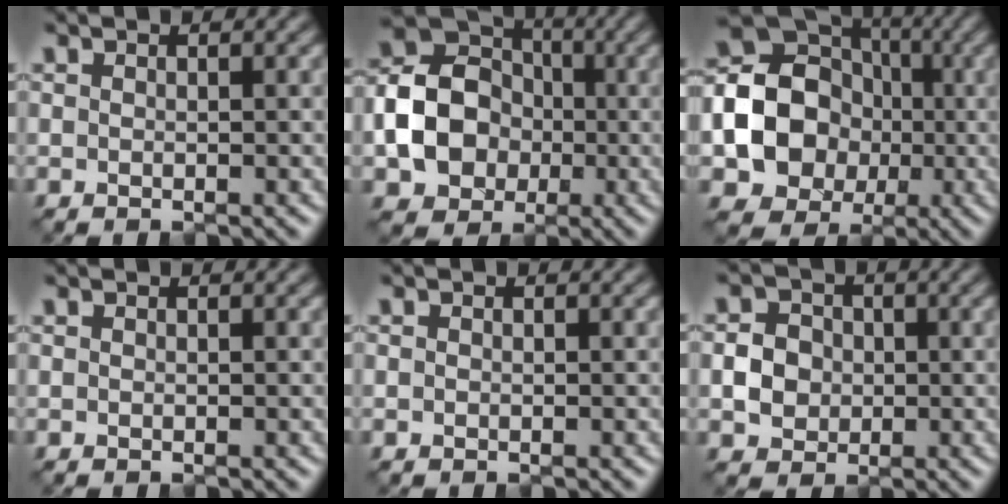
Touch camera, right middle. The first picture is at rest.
{"total": 8.5, "force": [-1.7, 6.9, 4.7], "torque": [-0.095, -0.004, -0.045]}
{"total": 12.9, "force": [-1.8, 11.1, 6.3], "torque": [-0.118, -0.007, -0.056]}
{"total": 0.0}
{"total": 0.0}
{"total": 2.9, "force": [-0.5, 2.6, 1.1], "torque": [-0.014, 0.001, -0.013]}